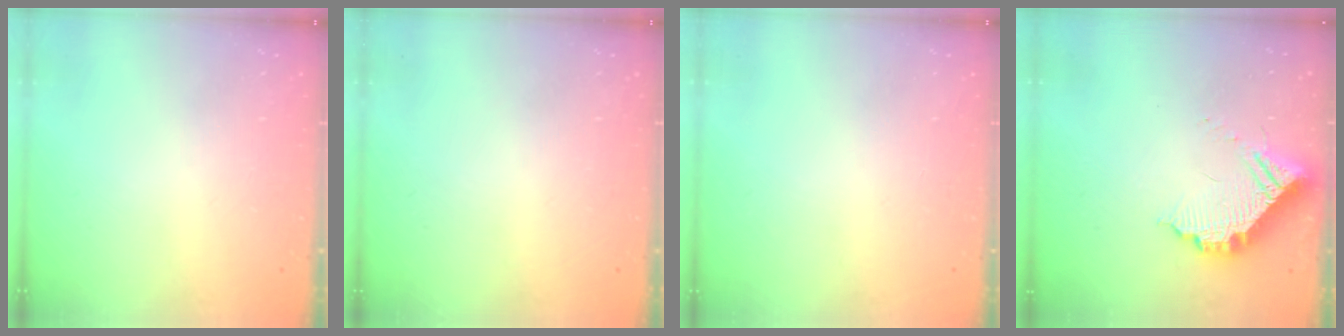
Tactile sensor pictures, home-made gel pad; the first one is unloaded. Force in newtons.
{"total": 0.0}
{"total": 0.0}
{"total": 11.3, "press": 11.2, "slide": 1.3}